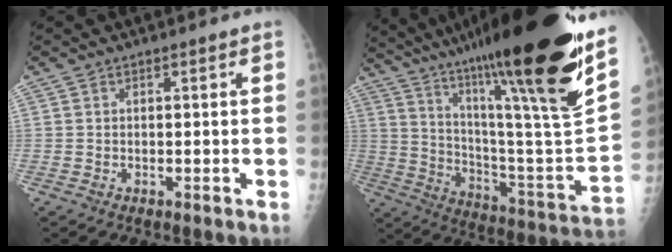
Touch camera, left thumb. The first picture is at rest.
{"total": 37.6, "force": [23.5, 4.7, 29.0], "torque": [-0.375, -0.076, 0.375]}